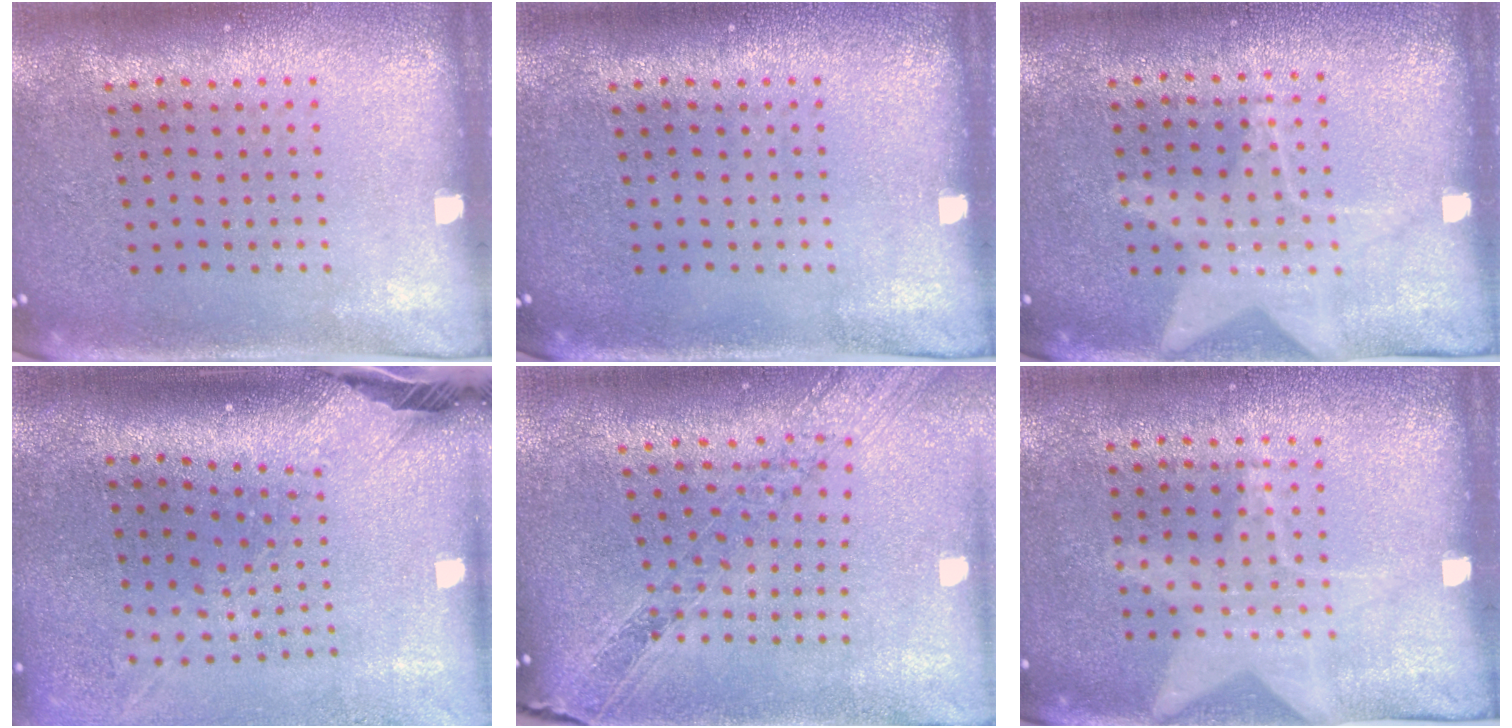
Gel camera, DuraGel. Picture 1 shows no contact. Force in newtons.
{"total": 0.0}
{"total": 1.1, "press": 0.9, "slide": 0.6}
{"total": 2.5, "press": 1.8, "slide": 1.7}
{"total": 1.2, "press": 1.2, "slide": 0.3}
{"total": 1.2, "press": 1.1, "slide": 0.3}